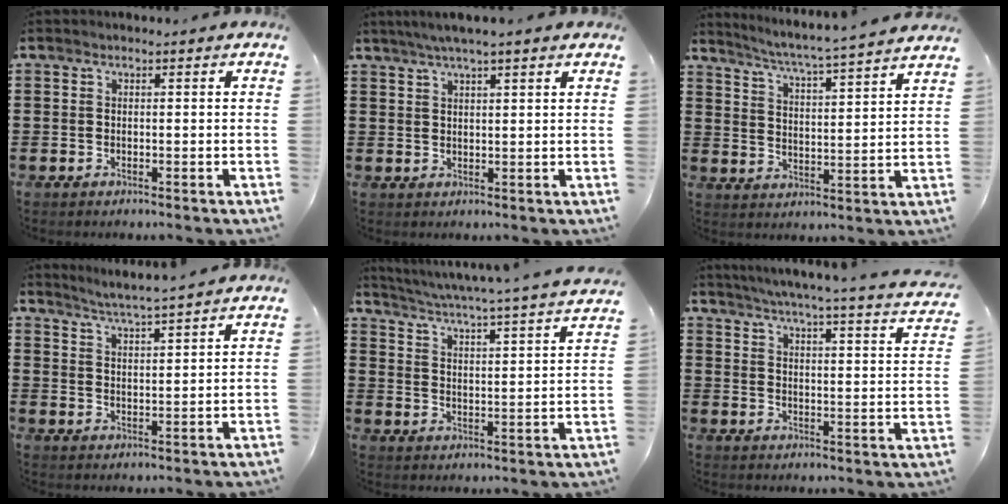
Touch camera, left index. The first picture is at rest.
{"total": 3.2, "force": [2.4, 0.3, 2.1], "torque": [-0.045, 0.003, 0.044]}
{"total": 4.6, "force": [4.2, -1.2, 1.5], "torque": [-0.049, -0.040, 0.065]}
{"total": 3.8, "force": [3.6, -0.9, 0.6], "torque": [-0.025, -0.019, 0.062]}
{"total": 4.0, "force": [3.6, -1.1, 1.5], "torque": [-0.047, -0.038, 0.050]}
{"total": 4.6, "force": [4.1, -0.9, 2.0], "torque": [-0.057, -0.037, 0.062]}